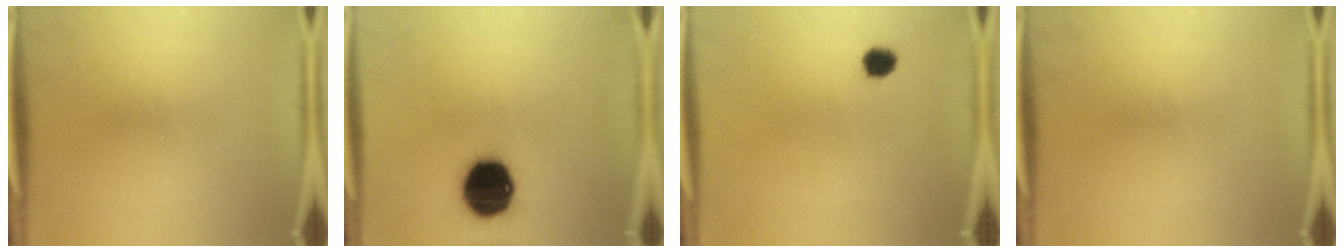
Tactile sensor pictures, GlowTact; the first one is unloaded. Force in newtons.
{"total": 17.5}
{"total": 2.7}
{"total": 0.0}